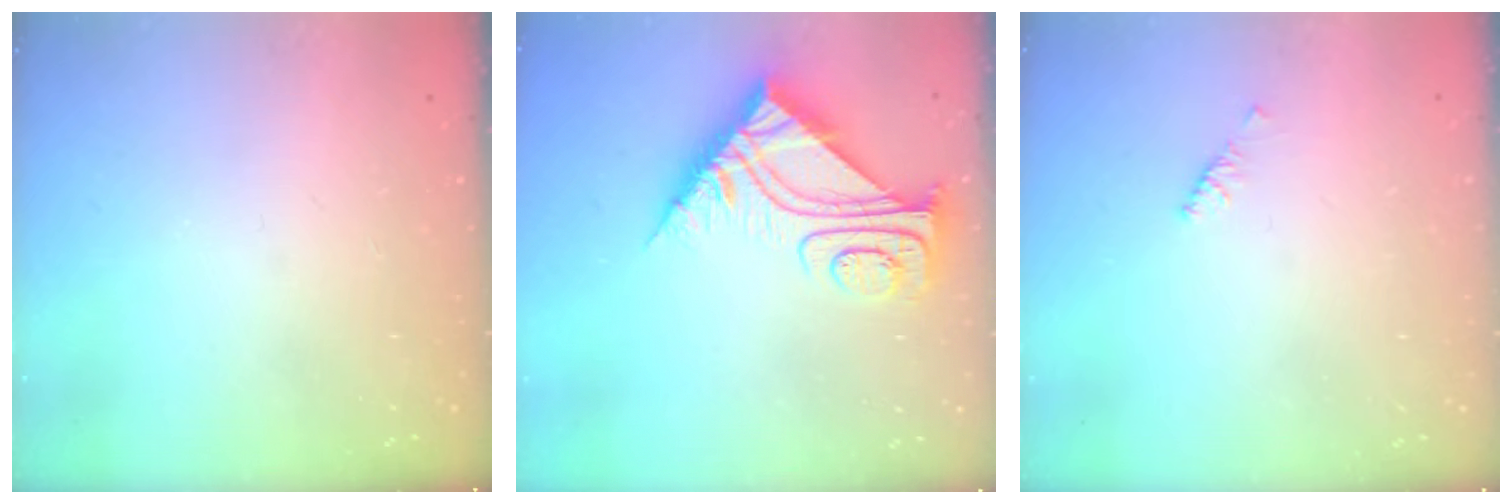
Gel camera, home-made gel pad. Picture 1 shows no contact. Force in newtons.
{"total": 10.7, "press": 10.7, "slide": 1.0}
{"total": 2.1, "press": 2.0, "slide": 0.6}